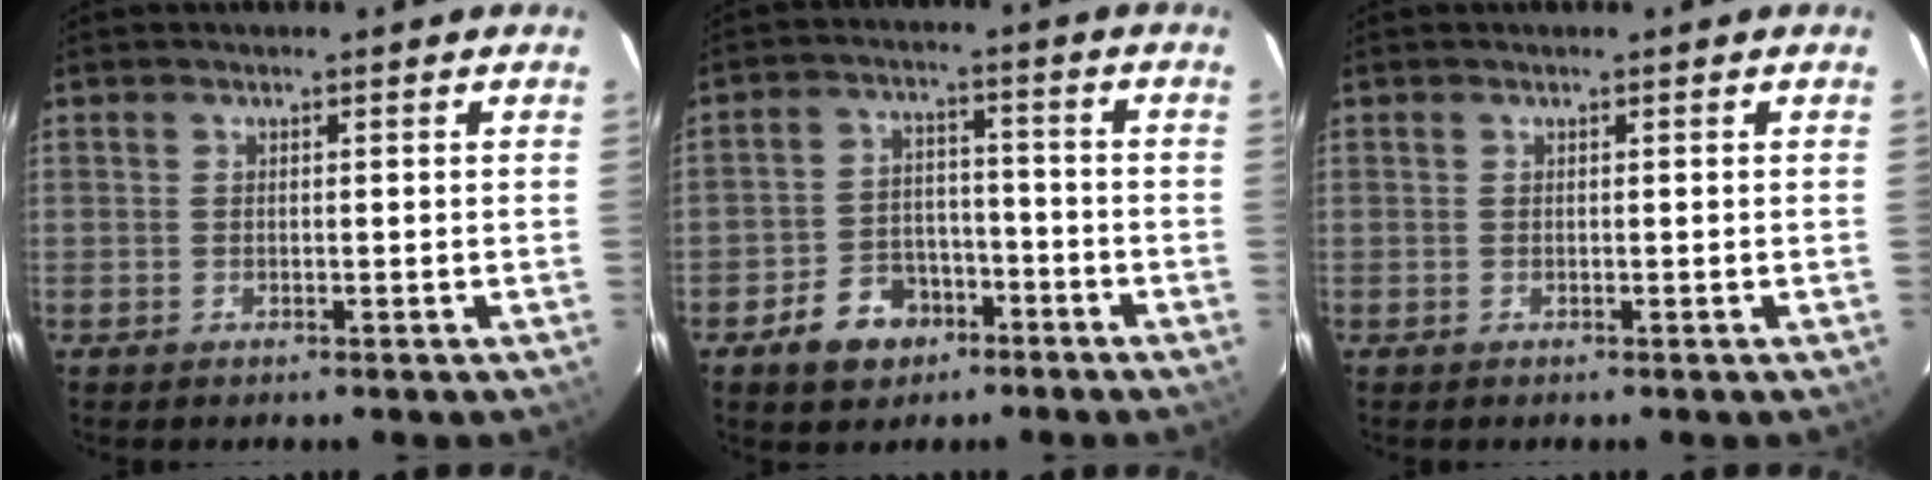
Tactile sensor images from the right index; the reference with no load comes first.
{"total": 9.0, "force": [-5.3, 6.4, 3.4], "torque": [-0.088, 0.025, -0.072]}
{"total": 0.0}